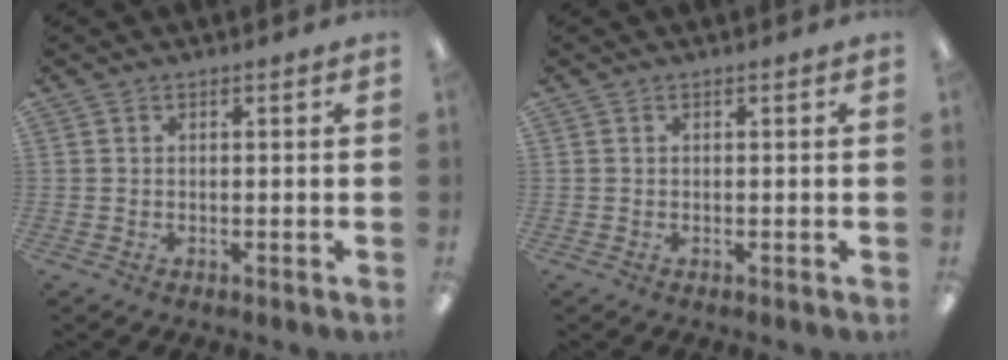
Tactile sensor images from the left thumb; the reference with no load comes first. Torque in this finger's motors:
{"motor_torque": [0.00, 0.00, -0.18, 0.18, 0.00]}